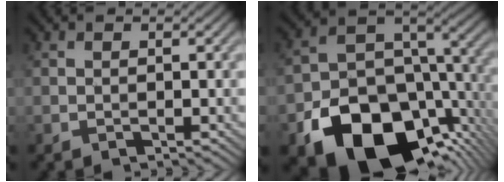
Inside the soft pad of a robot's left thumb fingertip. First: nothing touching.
{"total": 17.9, "force": [-8.8, 11.8, 10.2], "torque": [-0.183, -0.052, -0.138]}